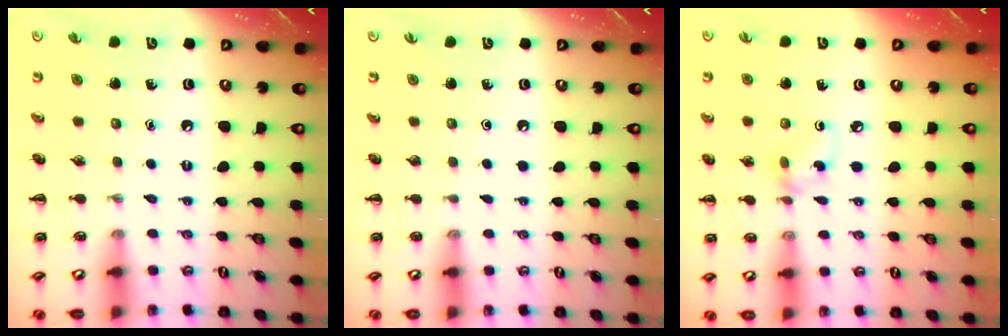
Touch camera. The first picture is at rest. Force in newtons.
{"total": 0.0}
{"total": 4.0, "press": 3.7, "slide": 1.4}